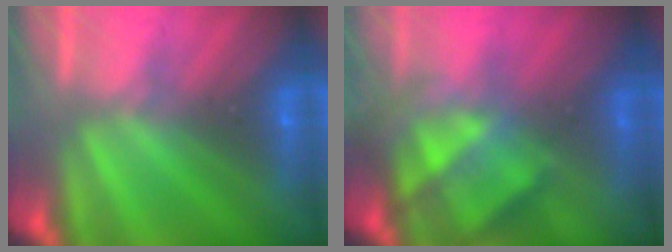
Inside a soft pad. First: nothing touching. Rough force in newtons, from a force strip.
{"total": 4.9}